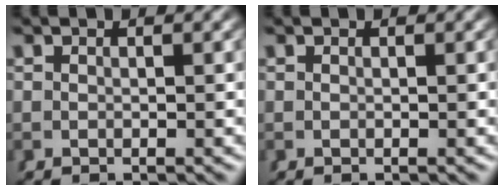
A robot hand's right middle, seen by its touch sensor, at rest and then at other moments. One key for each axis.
{"total": 0.0}